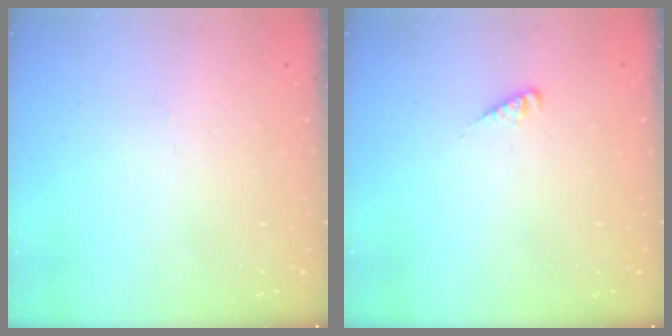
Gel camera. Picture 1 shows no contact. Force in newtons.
{"total": 1.1, "press": 1.0, "slide": 0.2}